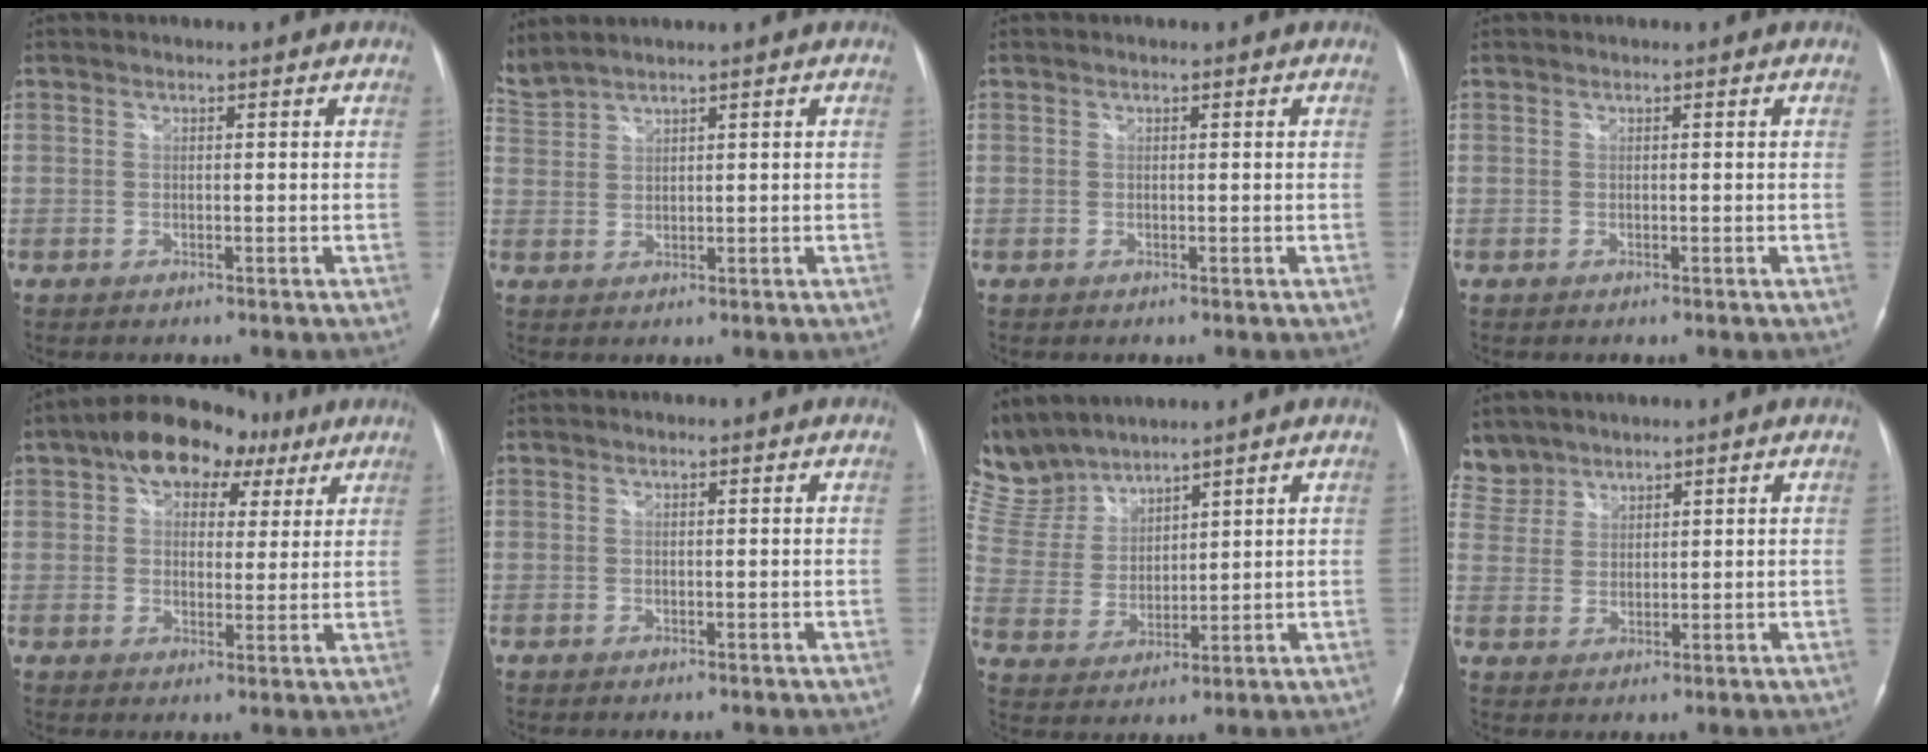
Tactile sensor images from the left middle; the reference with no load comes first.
{"total": 4.3, "force": [4.0, -0.6, 1.5], "torque": [-0.054, 0.022, 0.092]}
{"total": 0.0}
{"total": 0.0}
{"total": 11.4, "force": [6.0, 6.8, 6.9], "torque": [-0.099, 0.038, 0.091]}
{"total": 0.0}
{"total": 9.7, "force": [9.5, 1.7, 1.2], "torque": [-0.053, 0.015, 0.212]}
{"total": 5.3, "force": [4.6, 2.6, -0.4], "torque": [0.010, 0.010, 0.099]}